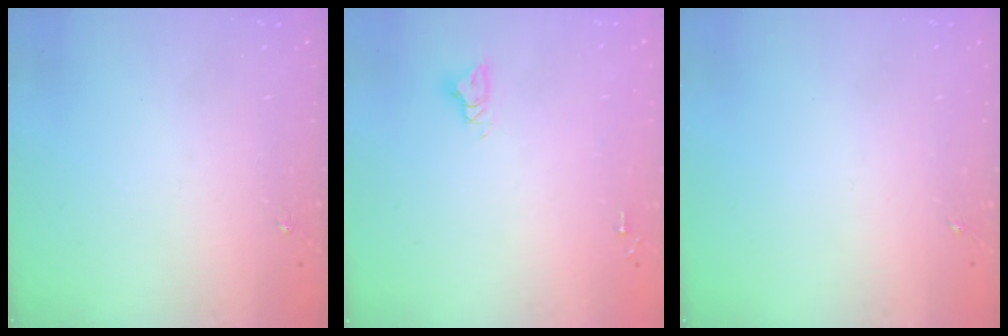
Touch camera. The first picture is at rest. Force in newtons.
{"total": 4.8, "press": 4.7, "slide": 0.4}
{"total": 0.0}